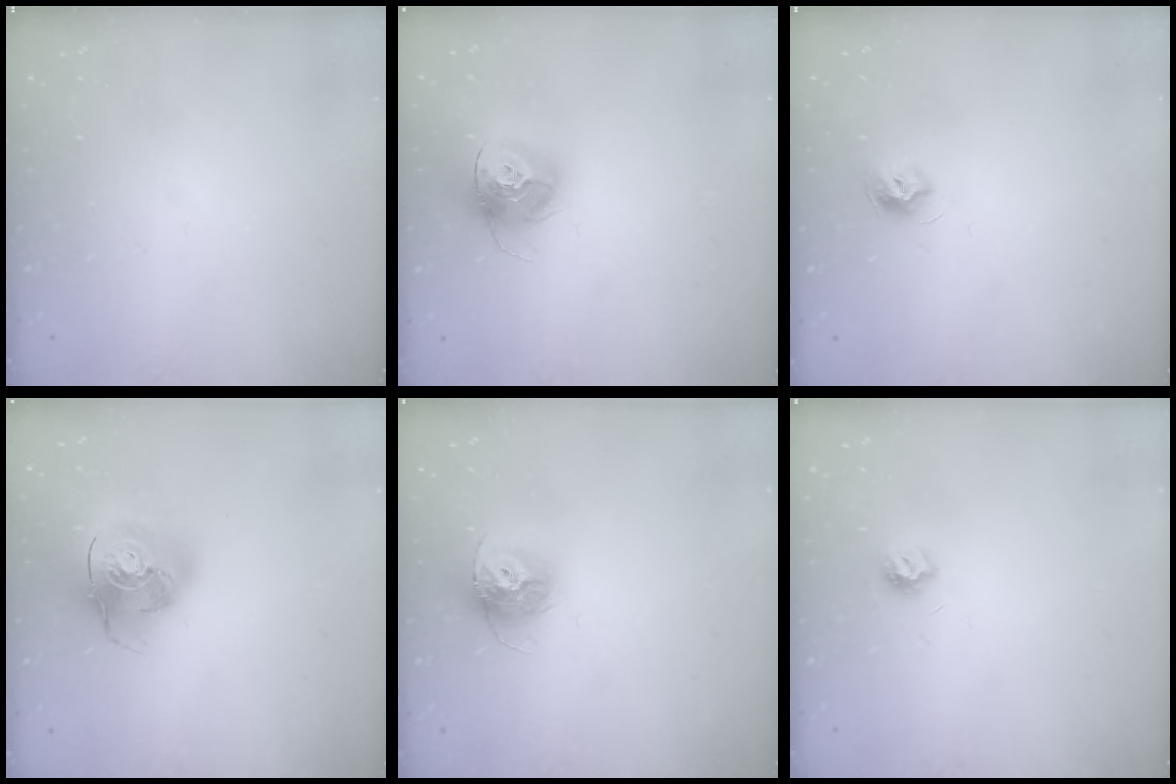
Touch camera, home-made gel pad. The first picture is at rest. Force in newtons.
{"total": 14.6, "press": 14.5, "slide": 1.4}
{"total": 7.1, "press": 7.1, "slide": 0.5}
{"total": 16.2, "press": 16.0, "slide": 2.4}
{"total": 12.2, "press": 12.1, "slide": 1.0}
{"total": 6.8, "press": 6.8, "slide": 0.6}